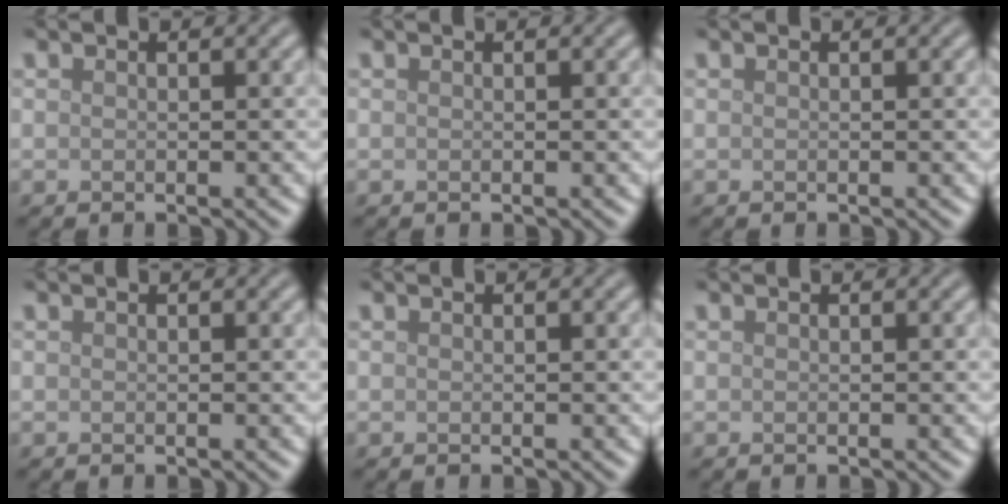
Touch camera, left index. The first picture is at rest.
{"total": 0.0}
{"total": 0.0}
{"total": 0.0}
{"total": 0.0}
{"total": 0.0}